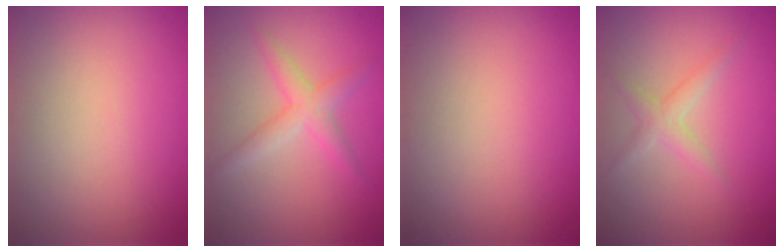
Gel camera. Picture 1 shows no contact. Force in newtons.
{"total": 2.5, "press": 2.5, "slide": 0.1}
{"total": 0.0}
{"total": 1.7, "press": 1.7, "slide": 0.1}